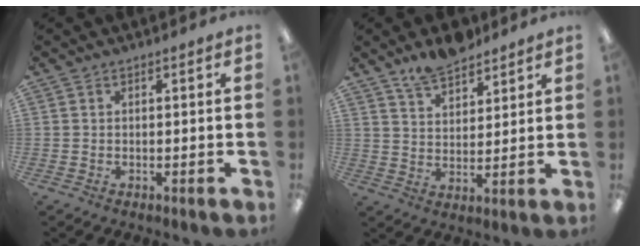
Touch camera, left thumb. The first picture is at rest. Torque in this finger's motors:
{"motor_torque": [0.10, 0.08, -0.13, -0.24, 0.05]}